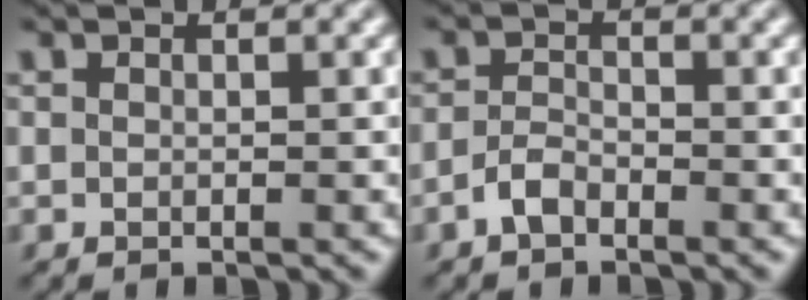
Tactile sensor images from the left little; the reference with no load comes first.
{"total": 1.9, "force": [-1.5, 0.7, 1.0], "torque": [-0.020, 0.005, -0.033]}